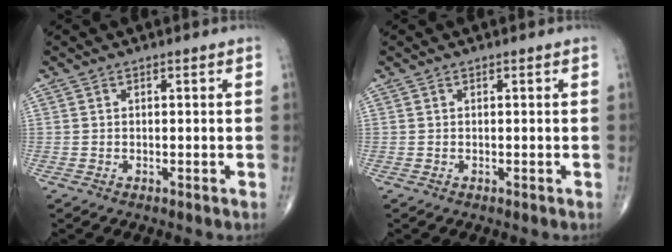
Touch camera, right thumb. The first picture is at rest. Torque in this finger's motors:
{"motor_torque": [0.00, 0.00, 0.00, 0.00, 0.02]}